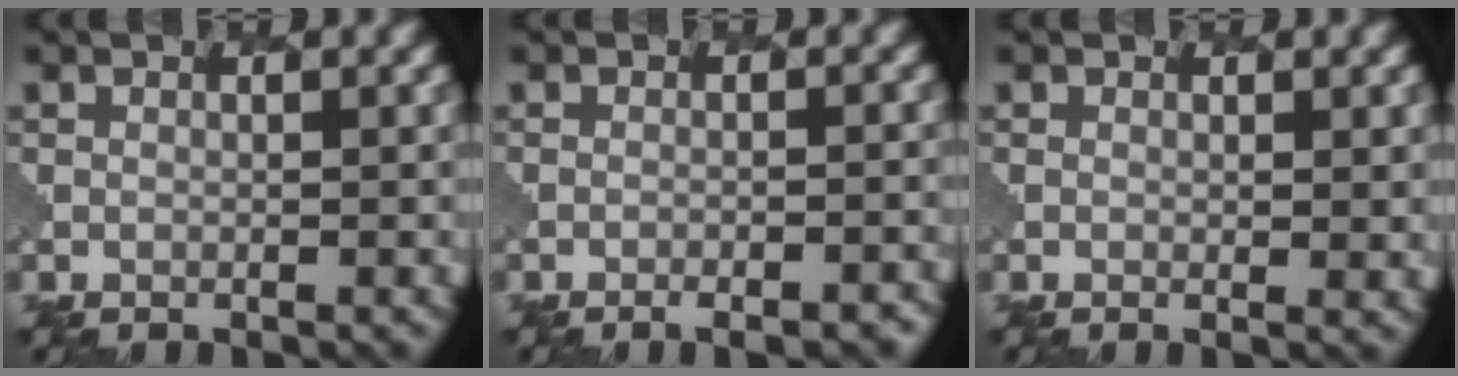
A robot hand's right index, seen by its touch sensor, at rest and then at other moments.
{"total": 4.1, "force": [-3.1, 1.5, 2.2], "torque": [-0.005, 0.011, -0.033]}
{"total": 1.3, "force": [0.4, 0.3, 1.2], "torque": [-0.017, -0.006, 0.007]}